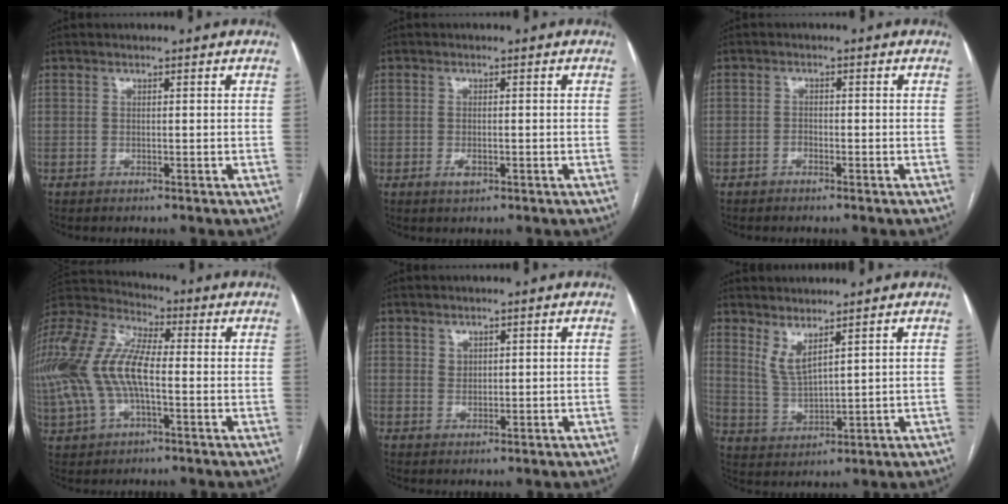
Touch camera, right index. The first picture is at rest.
{"total": 1.9, "force": [-0.7, 0.8, 1.5], "torque": [-0.028, 0.000, -0.009]}
{"total": 1.0, "force": [-0.7, 0.4, 0.5], "torque": [-0.009, 0.002, -0.013]}
{"total": 20.4, "force": [-1.0, 10.0, 17.8], "torque": [-0.422, 0.020, -0.020]}
{"total": 0.6, "force": [0.3, 0.5, 0.2], "torque": [0.003, -0.002, 0.004]}
{"total": 4.4, "force": [3.2, 0.7, 2.9], "torque": [-0.069, -0.020, 0.074]}